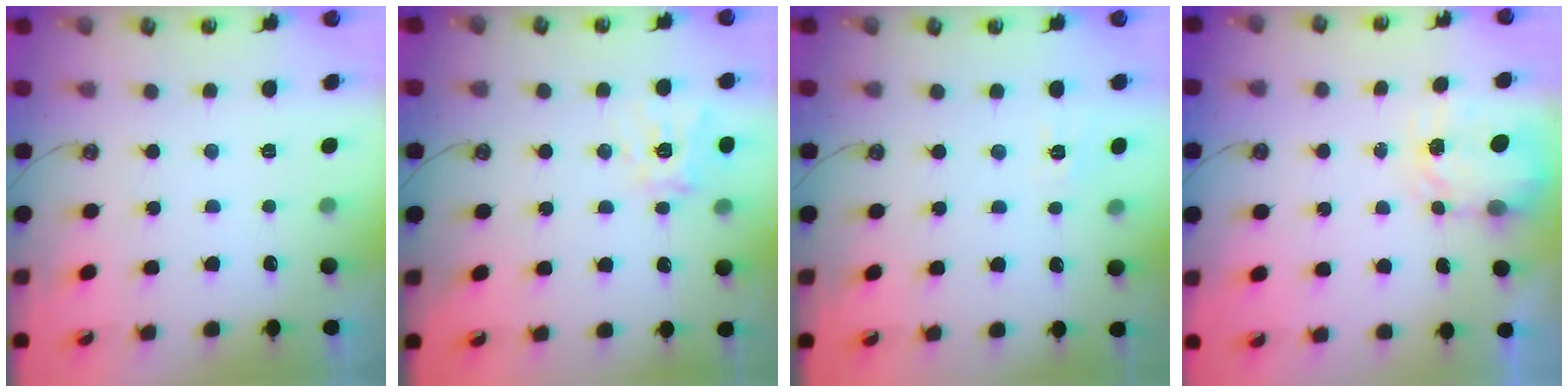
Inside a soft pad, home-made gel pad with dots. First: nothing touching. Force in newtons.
{"total": 12.6, "press": 12.5, "slide": 1.6}
{"total": 3.4, "press": 3.3, "slide": 0.6}
{"total": 4.0, "press": 3.9, "slide": 0.6}